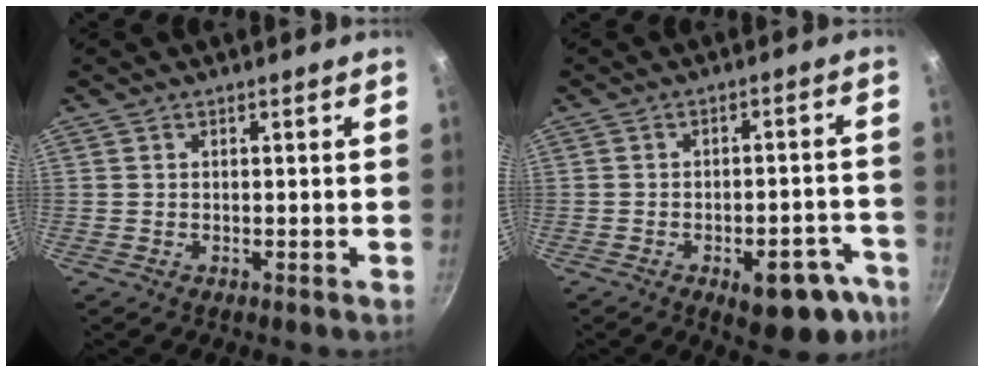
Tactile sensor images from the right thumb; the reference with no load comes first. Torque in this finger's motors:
{"motor_torque": [1.28, 0.49, 0.56, -0.65, 0.23]}